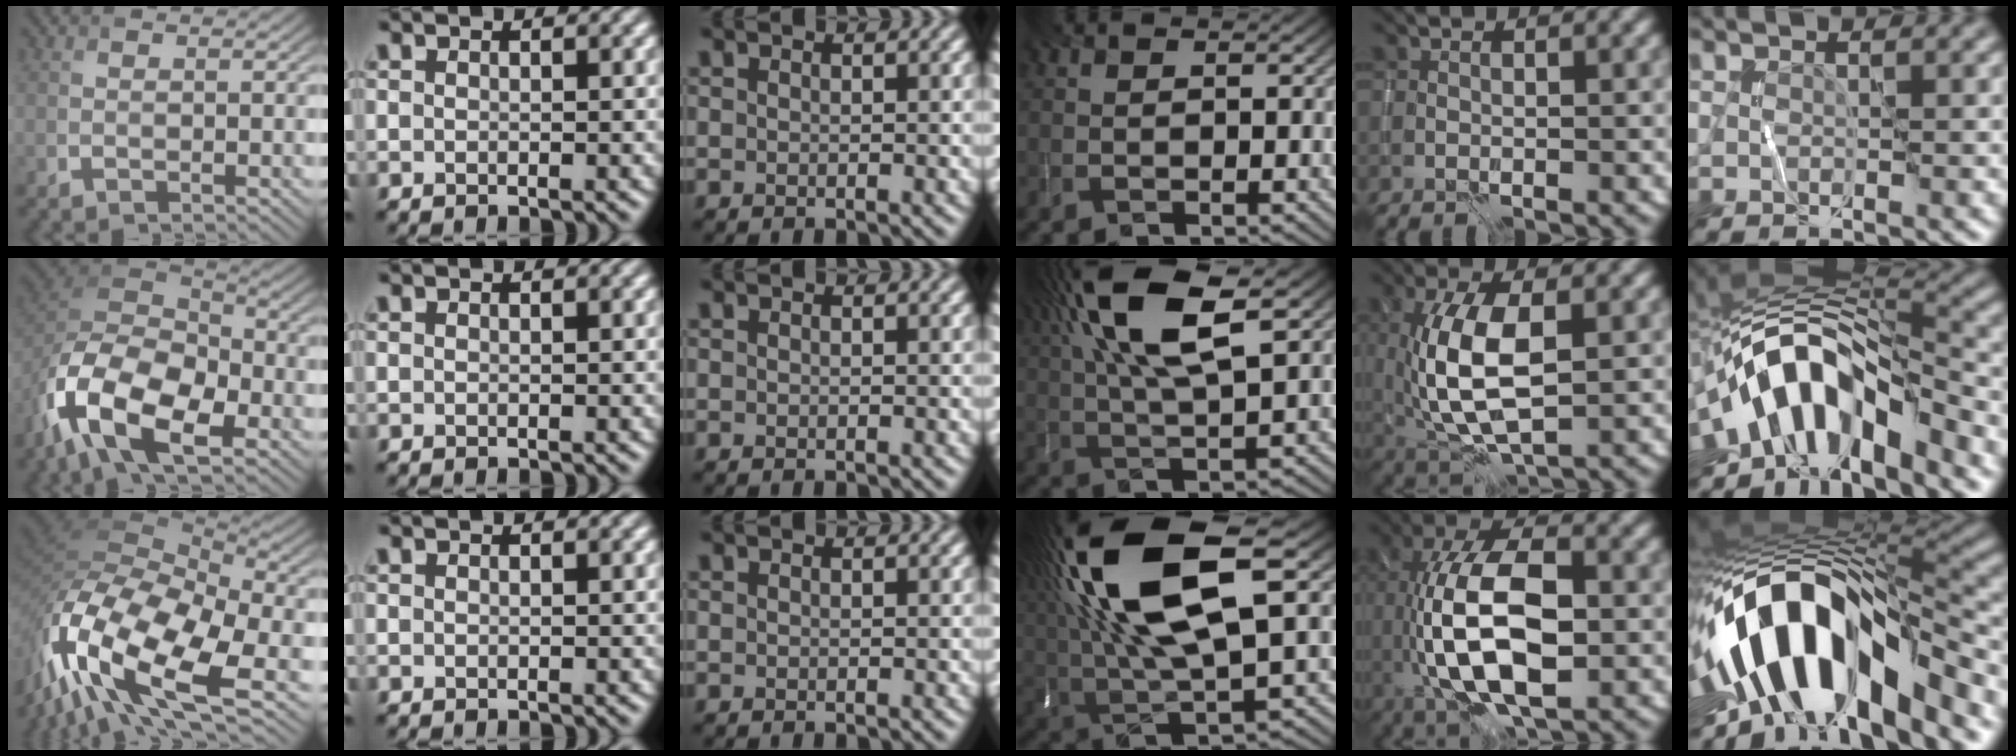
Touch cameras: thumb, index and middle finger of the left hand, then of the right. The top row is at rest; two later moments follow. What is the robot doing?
{"motion": "wipe", "object": "whiteboard"}